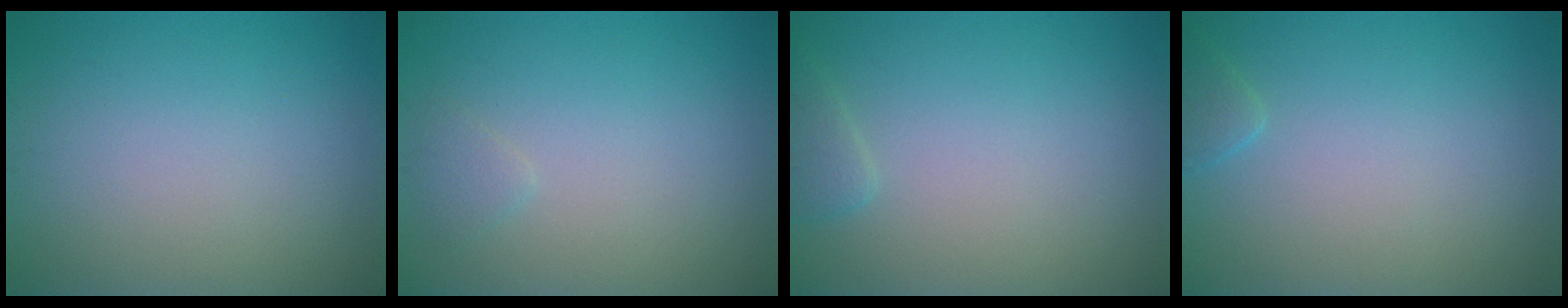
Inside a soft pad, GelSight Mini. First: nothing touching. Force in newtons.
{"total": 0.9, "press": 0.9, "slide": 0.1}
{"total": 1.3, "press": 1.3, "slide": 0.1}
{"total": 1.1, "press": 1.1, "slide": 0.1}